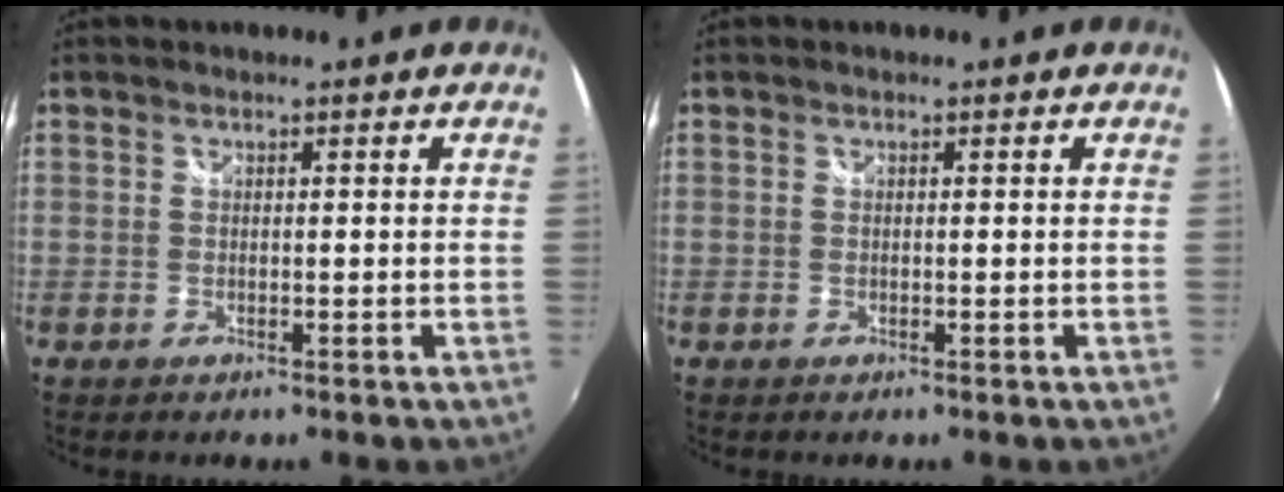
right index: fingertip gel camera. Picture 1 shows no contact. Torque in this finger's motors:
{"motor_torque": [-0.04, 0.04, 0.02, 0.00]}